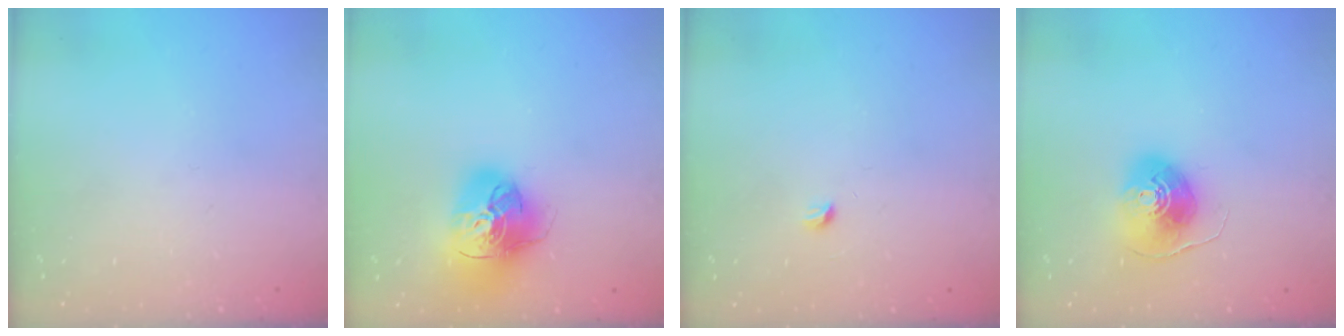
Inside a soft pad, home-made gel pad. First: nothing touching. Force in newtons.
{"total": 18.6, "press": 18.5, "slide": 2.0}
{"total": 2.9, "press": 2.9, "slide": 0.4}
{"total": 8.3, "press": 8.3, "slide": 0.6}